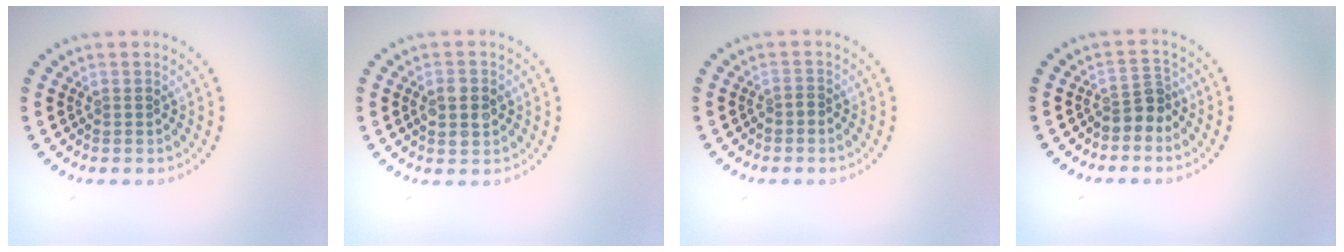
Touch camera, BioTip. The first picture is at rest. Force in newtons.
{"total": 2.8, "press": 2.8, "slide": 0.1}
{"total": 0.5, "press": 0.2, "slide": 0.5}
{"total": 2.2, "press": 1.7, "slide": 1.4}